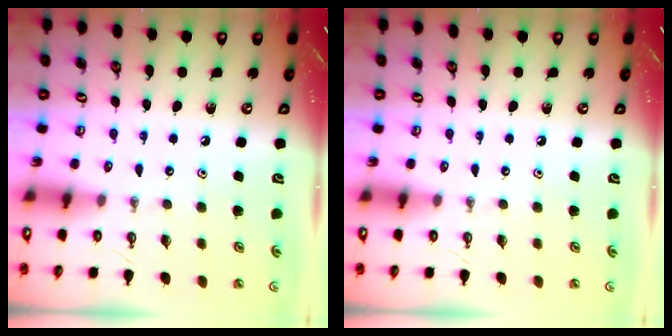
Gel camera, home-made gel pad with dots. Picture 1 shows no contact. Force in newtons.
{"total": 0.0}